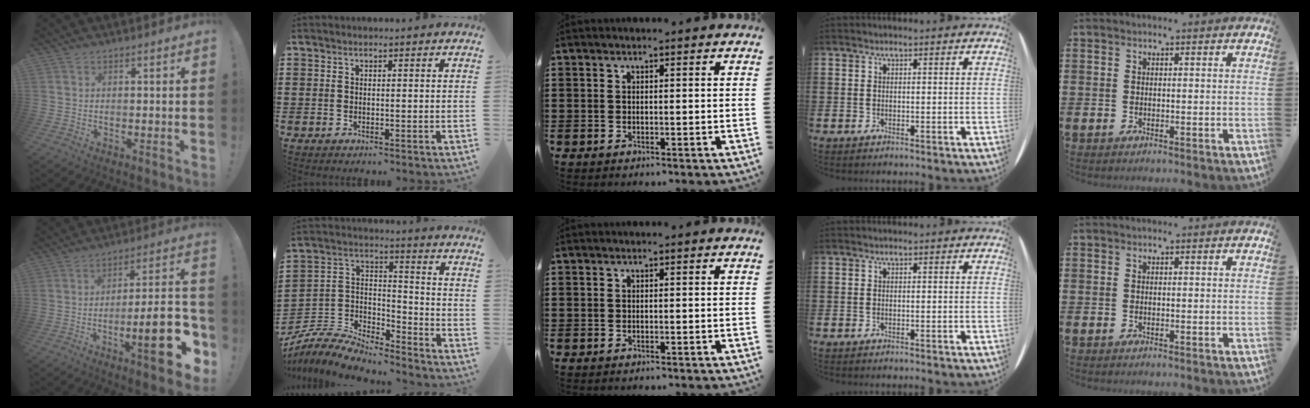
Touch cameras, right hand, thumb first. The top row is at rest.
{"thumb": {"total": 18.6, "force": [-6.8, 4.5, 16.7], "torque": [-0.228, 0.029, -0.098]}, "index": {"total": 7.7, "force": [-7.2, 1.6, 1.9], "torque": [-0.055, 0.001, -0.149]}}